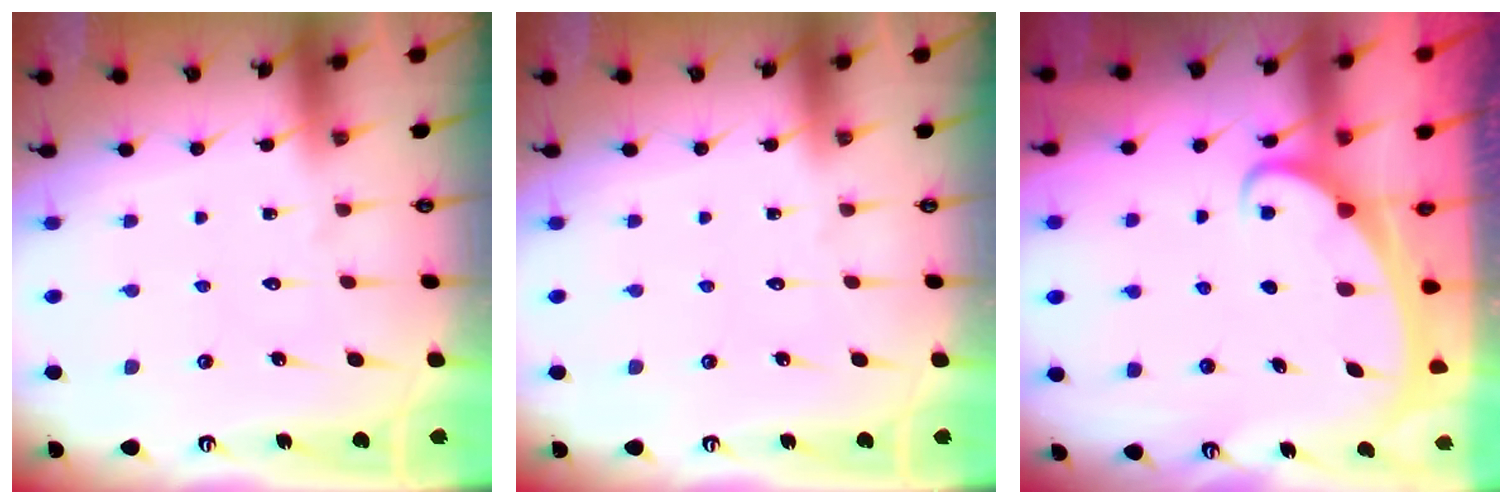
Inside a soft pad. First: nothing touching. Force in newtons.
{"total": 0.0}
{"total": 2.0, "press": 2.0, "slide": 0.3}